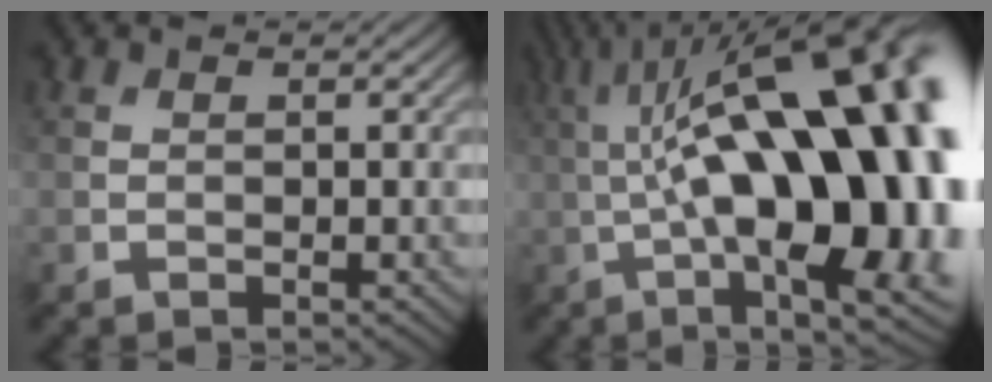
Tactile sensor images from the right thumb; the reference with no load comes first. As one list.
[{"total": 21.5, "force": [0.2, 7.8, 20.1], "torque": [-0.288, 0.036, 0.001]}]